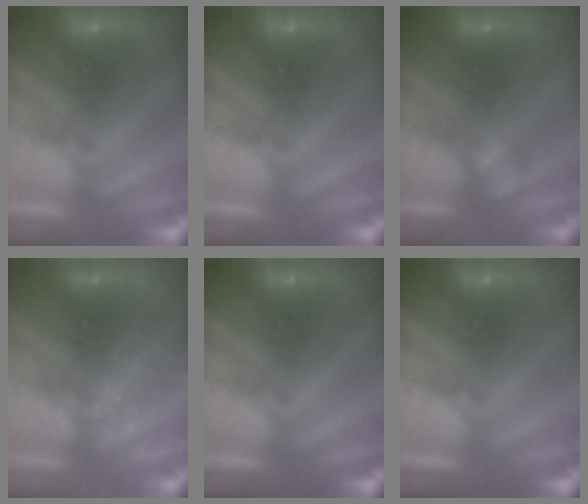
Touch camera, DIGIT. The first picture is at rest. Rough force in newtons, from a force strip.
{"total": 0.0}
{"total": 2.2}
{"total": 2.4}
{"total": 0.0}
{"total": 0.0}